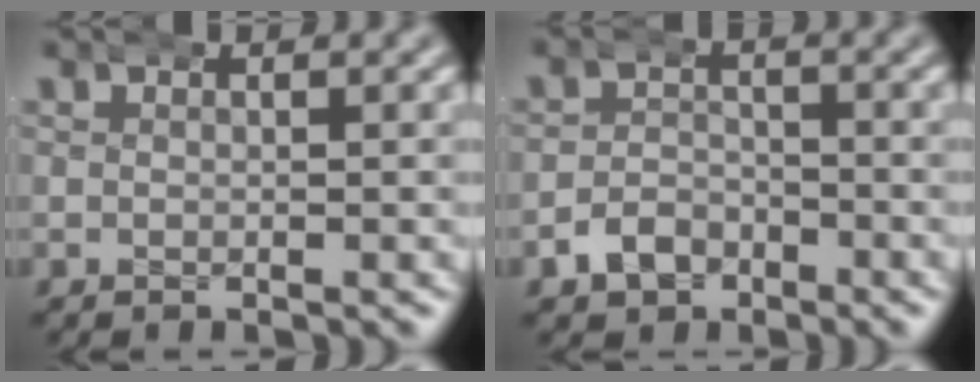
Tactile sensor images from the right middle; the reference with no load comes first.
{"total": 2.6, "force": [-2.0, 1.5, 0.0], "torque": [0.001, 0.002, -0.039]}